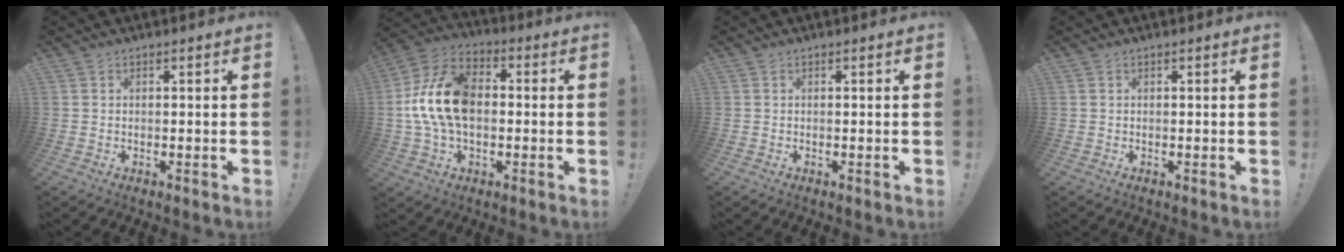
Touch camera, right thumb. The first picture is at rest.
{"total": 18.1, "force": [-0.2, 12.2, 13.4], "torque": [-0.244, 0.020, 0.000]}
{"total": 0.0}
{"total": 0.0}